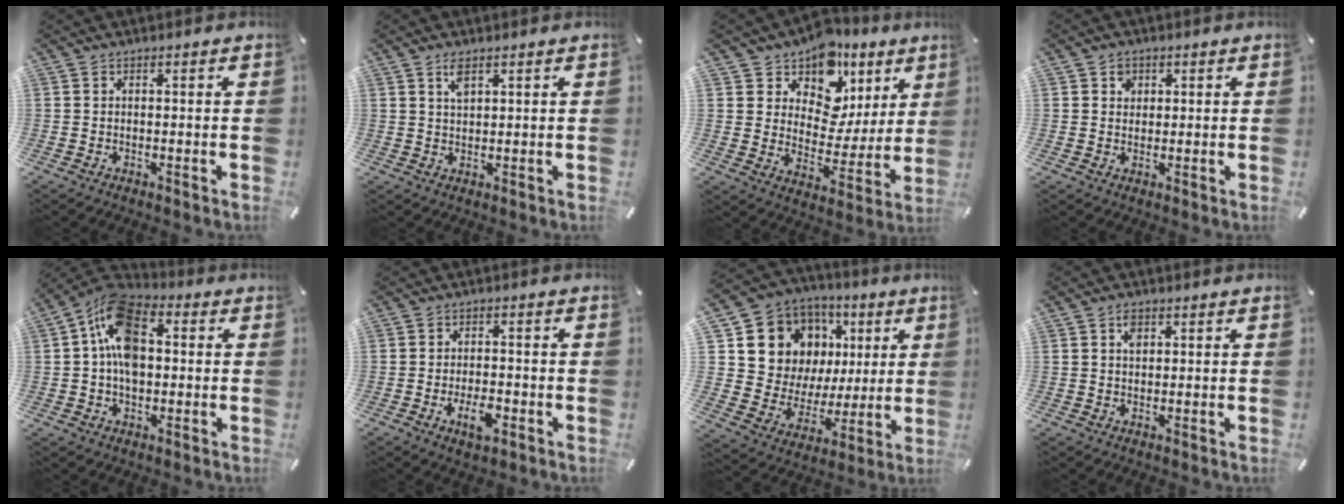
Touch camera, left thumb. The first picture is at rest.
{"total": 2.8, "force": [1.8, 1.0, 1.9], "torque": [-0.043, 0.003, 0.031]}
{"total": 11.9, "force": [7.8, 8.4, 3.5], "torque": [-0.059, -0.073, 0.142]}
{"total": 2.5, "force": [0.8, 2.3, 0.7], "torque": [-0.001, -0.001, 0.010]}
{"total": 13.3, "force": [1.4, 8.8, 9.8], "torque": [-0.197, 0.005, 0.024]}
{"total": 5.4, "force": [-2.2, 2.7, 4.1], "torque": [-0.076, 0.009, -0.039]}
{"total": 12.9, "force": [5.9, 11.1, 2.8], "torque": [-0.063, -0.051, 0.127]}
{"total": 2.2, "force": [1.0, 1.4, 1.4], "torque": [-0.015, -0.004, 0.014]}